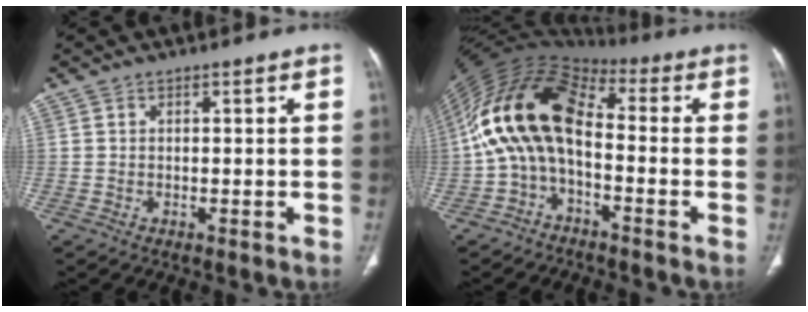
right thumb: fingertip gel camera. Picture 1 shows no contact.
{"total": 15.0, "force": [-1.3, 8.6, 12.3], "torque": [-0.228, 0.062, -0.040]}